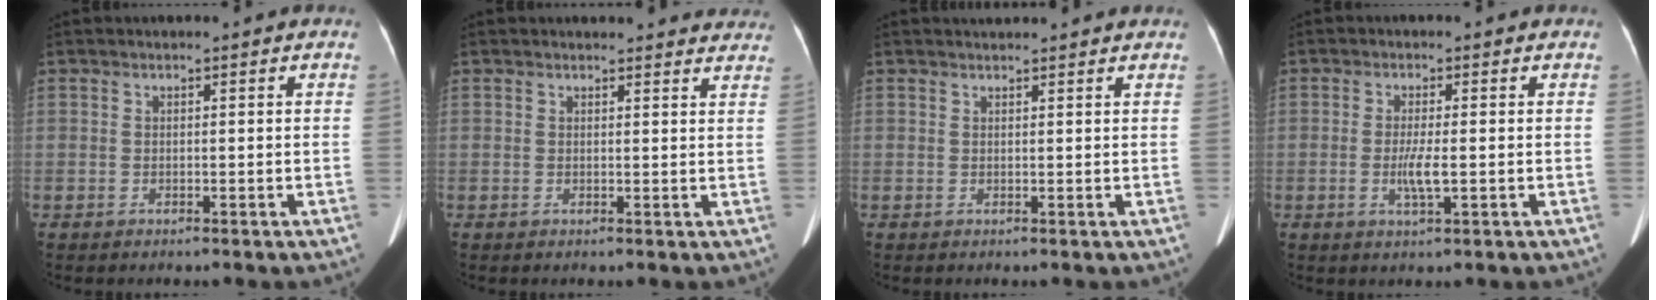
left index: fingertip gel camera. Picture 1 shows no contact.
{"total": 11.2, "force": [10.7, 2.5, 2.2], "torque": [0.005, -0.004, 0.095]}
{"total": 3.8, "force": [3.7, 0.3, 0.9], "torque": [-0.015, 0.028, 0.045]}
{"total": 3.3, "force": [-0.5, 0.2, 3.2], "torque": [-0.068, -0.006, -0.009]}